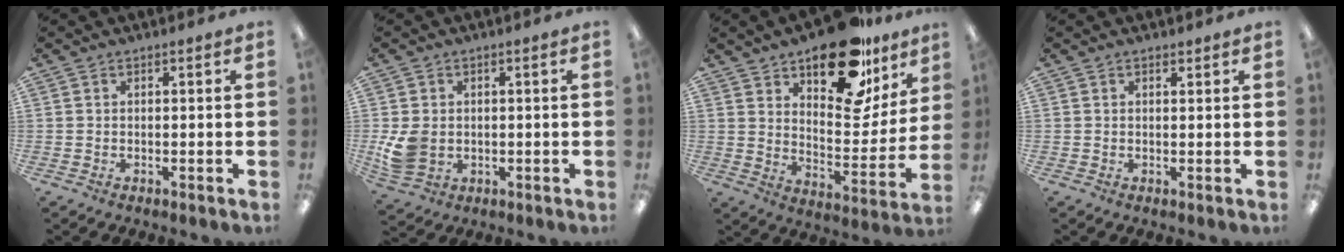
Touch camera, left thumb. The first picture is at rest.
{"total": 7.2, "force": [-0.1, 5.8, 4.3], "torque": [-0.085, 0.008, 0.004]}
{"total": 22.3, "force": [16.2, 9.6, 11.9], "torque": [-0.165, -0.102, 0.274]}
{"total": 1.0, "force": [0.9, 0.4, 0.2], "torque": [0.002, -0.005, 0.015]}